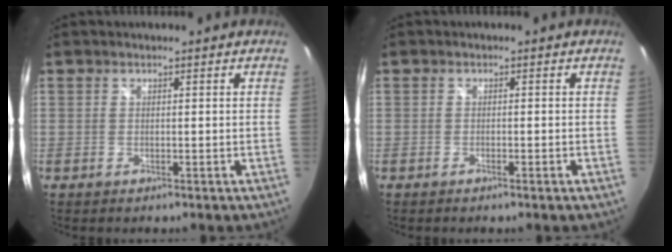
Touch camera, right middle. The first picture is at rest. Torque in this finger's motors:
{"motor_torque": [-0.26, 0.18, -0.02, -0.01]}